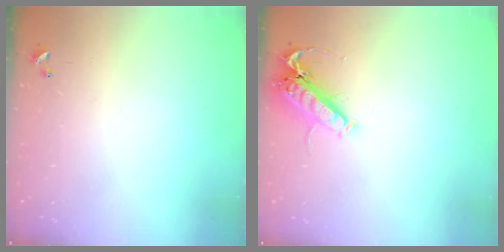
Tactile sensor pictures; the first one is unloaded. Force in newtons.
{"total": 14.1, "press": 14.0, "slide": 1.8}